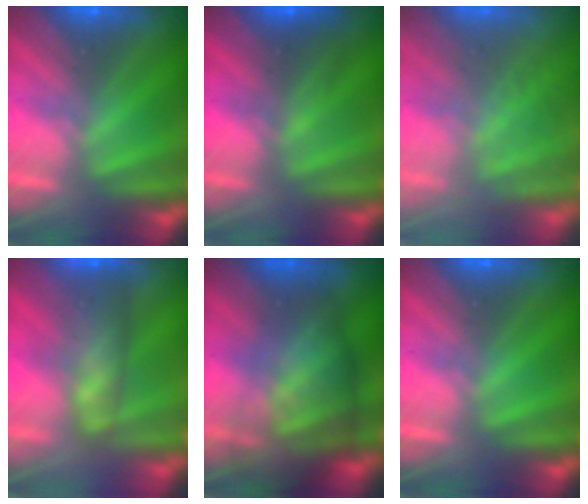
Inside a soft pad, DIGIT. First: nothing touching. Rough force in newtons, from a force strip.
{"total": 2.7}
{"total": 2.8}
{"total": 9.9}
{"total": 11.6}
{"total": 0.0}